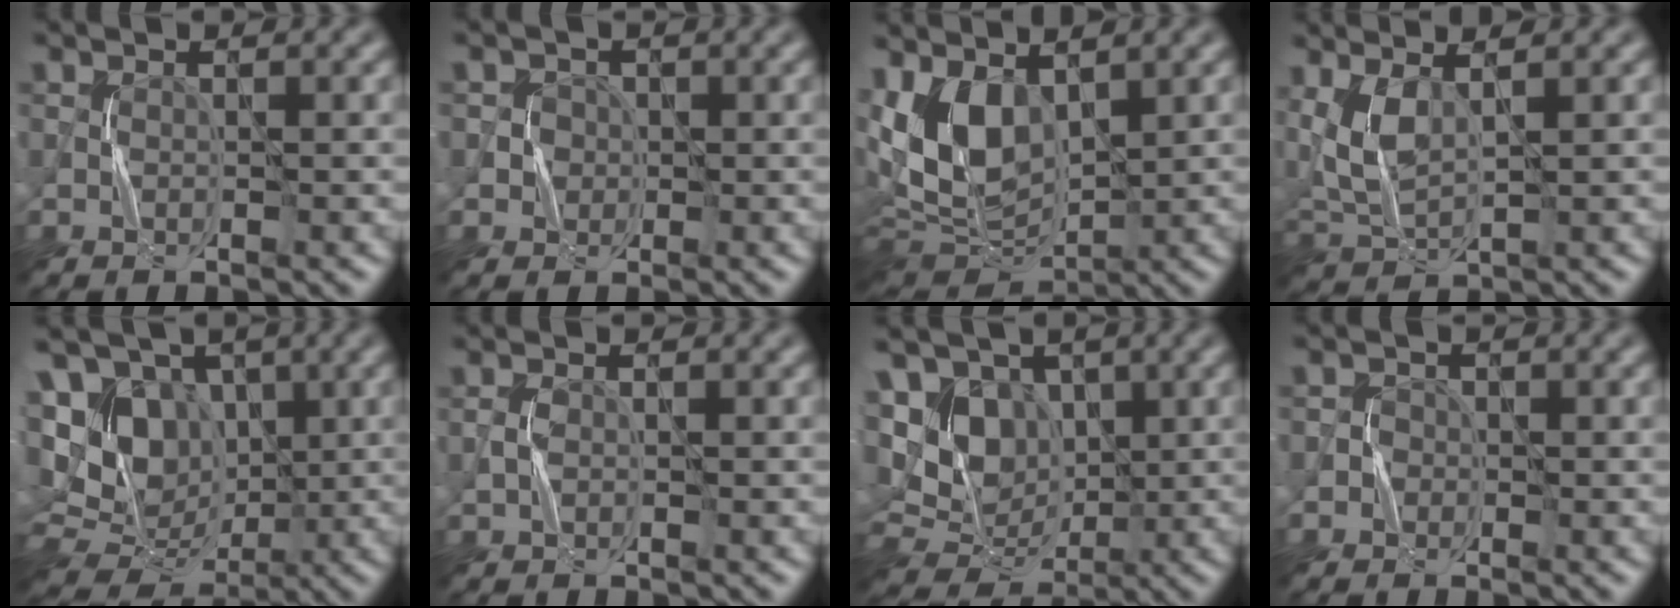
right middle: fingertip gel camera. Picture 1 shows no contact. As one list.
[{"total": 2.2, "force": [0.4, 2.1, 0.6], "torque": [0.008, 0.005, 0.000]}, {"total": 10.7, "force": [2.5, 6.4, 8.3], "torque": [-0.185, -0.005, 0.047]}, {"total": 4.1, "force": [1.7, 1.5, 3.4], "torque": [-0.091, 0.001, 0.042]}, {"total": 12.8, "force": [2.3, 10.0, 7.6], "torque": [-0.137, 0.028, 0.023]}, {"total": 0.8, "force": [-0.2, 0.5, 0.7], "torque": [-0.020, 0.003, -0.004]}, {"total": 9.8, "force": [1.6, 7.8, 5.7], "torque": [-0.107, 0.018, 0.014]}, {"total": 1.1, "force": [-0.3, 1.1, 0.2], "torque": [0.007, 0.005, -0.009]}]